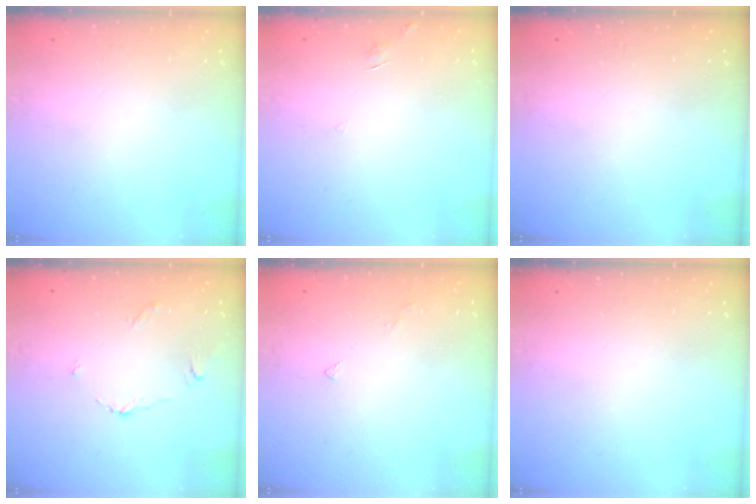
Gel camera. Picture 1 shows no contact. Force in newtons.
{"total": 3.4, "press": 3.4, "slide": 0.3}
{"total": 0.0}
{"total": 3.7, "press": 3.7, "slide": 0.5}
{"total": 0.8, "press": 0.7, "slide": 0.4}
{"total": 0.0}